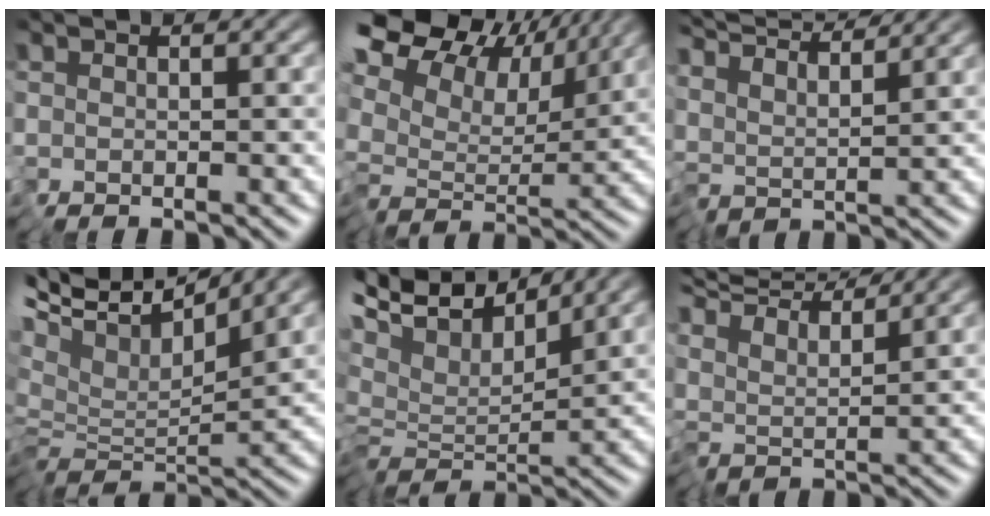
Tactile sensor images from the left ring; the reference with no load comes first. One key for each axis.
{"total": 14.6, "fx": 8.5, "fy": 8.8, "fz": 7.9, "tx": -0.190, "ty": 0.051, "tz": 0.139}
{"total": 7.1, "fx": 6.9, "fy": 0.3, "fz": 1.9, "tx": -0.062, "ty": 0.020, "tz": 0.119}
{"total": 9.8, "fx": 6.9, "fy": 2.0, "fz": 6.6, "tx": -0.144, "ty": 0.019, "tz": 0.113}
{"total": 6.3, "fx": 4.7, "fy": 0.8, "fz": 4.2, "tx": -0.104, "ty": 0.014, "tz": 0.078}
{"total": 8.1, "fx": 7.7, "fy": 0.6, "fz": 2.3, "tx": -0.077, "ty": 0.020, "tz": 0.121}